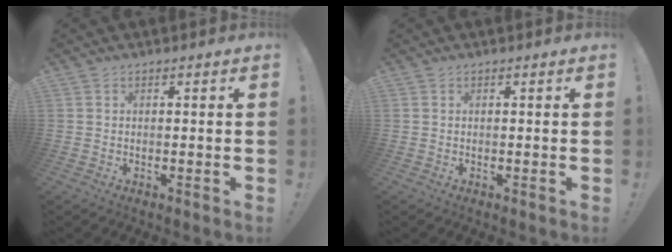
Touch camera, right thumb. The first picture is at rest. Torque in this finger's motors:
{"motor_torque": [0.00, 0.00, -0.01, 0.03, 0.07]}